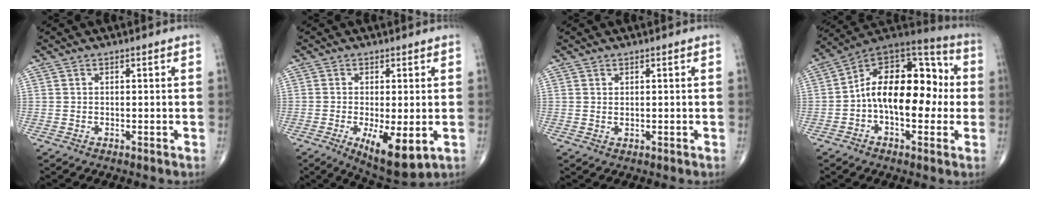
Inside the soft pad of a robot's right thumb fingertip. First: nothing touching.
{"total": 9.6, "force": [-2.6, 3.4, 8.6], "torque": [-0.135, -0.022, -0.033]}
{"total": 0.8, "force": [0.4, 0.3, 0.6], "torque": [-0.010, -0.002, 0.008]}
{"total": 19.6, "force": [-0.8, 11.0, 16.2], "torque": [-0.223, 0.046, -0.022]}